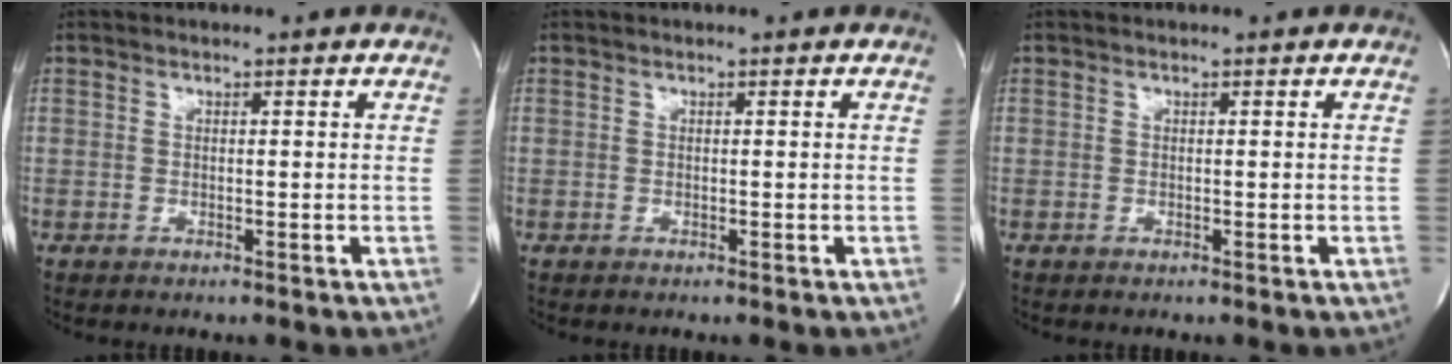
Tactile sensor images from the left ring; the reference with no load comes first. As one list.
[{"total": 0.0}, {"total": 0.0}]